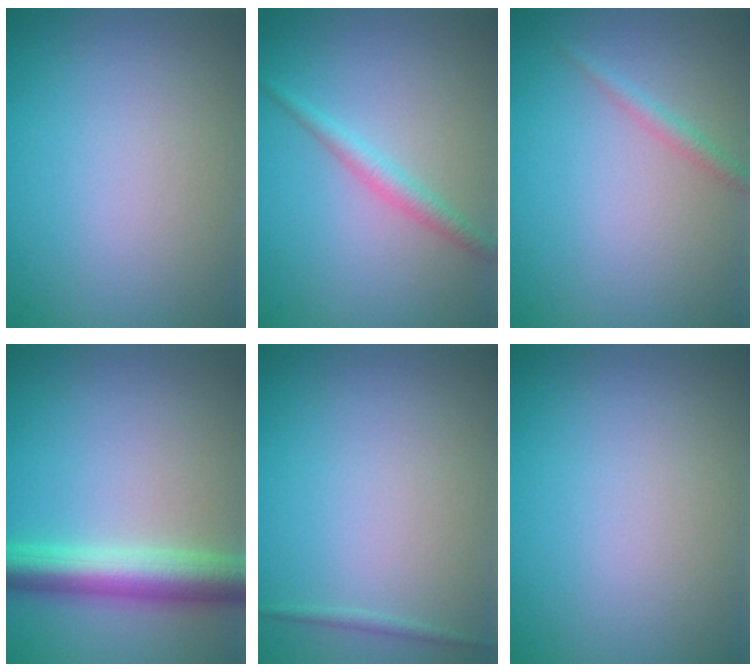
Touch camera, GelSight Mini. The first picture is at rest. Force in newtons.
{"total": 1.8, "press": 1.8, "slide": 0.0}
{"total": 1.2, "press": 1.2, "slide": 0.1}
{"total": 6.1, "press": 6.1, "slide": 0.1}
{"total": 0.6, "press": 0.6, "slide": 0.0}
{"total": 0.0}